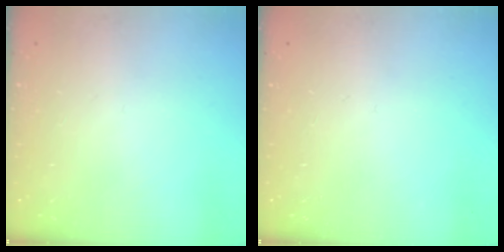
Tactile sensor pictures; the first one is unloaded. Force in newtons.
{"total": 0.0}